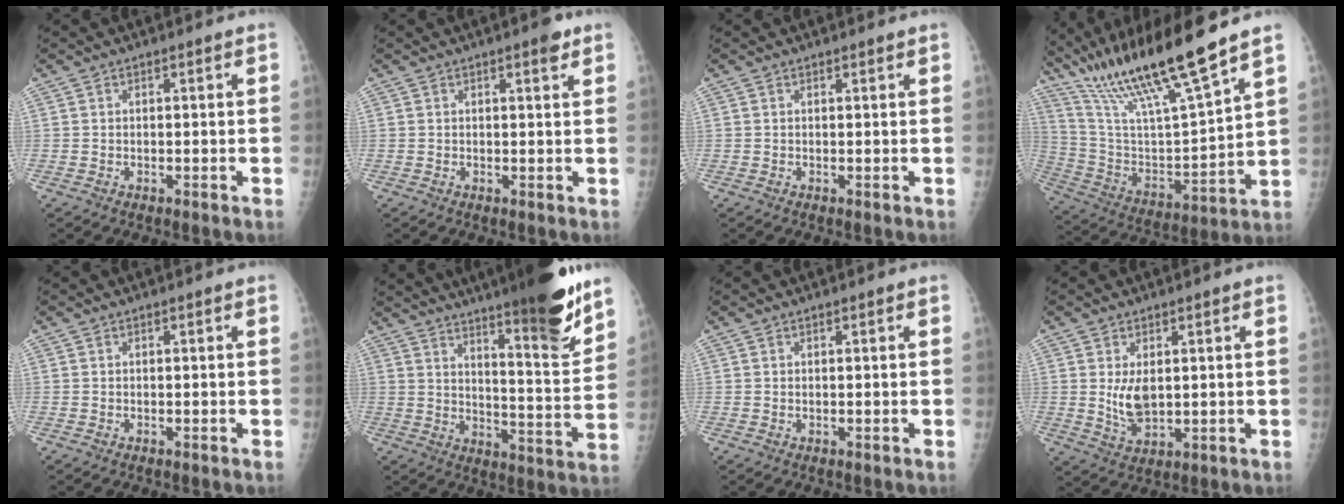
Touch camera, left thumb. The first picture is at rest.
{"total": 2.4, "force": [1.6, 0.6, 1.7], "torque": [-0.019, -0.007, 0.019]}
{"total": 0.7, "force": [0.6, 0.1, 0.1], "torque": [-0.003, -0.003, 0.010]}
{"total": 22.2, "force": [16.9, 1.8, 14.3], "torque": [-0.248, -0.064, 0.319]}
{"total": 0.0}
{"total": 22.1, "force": [16.5, 2.7, 14.4], "torque": [-0.190, -0.095, 0.240]}
{"total": 0.5, "force": [0.4, 0.1, 0.2], "torque": [-0.005, -0.002, 0.008]}
{"total": 5.4, "force": [1.1, 3.0, 4.4], "torque": [-0.072, -0.018, 0.032]}